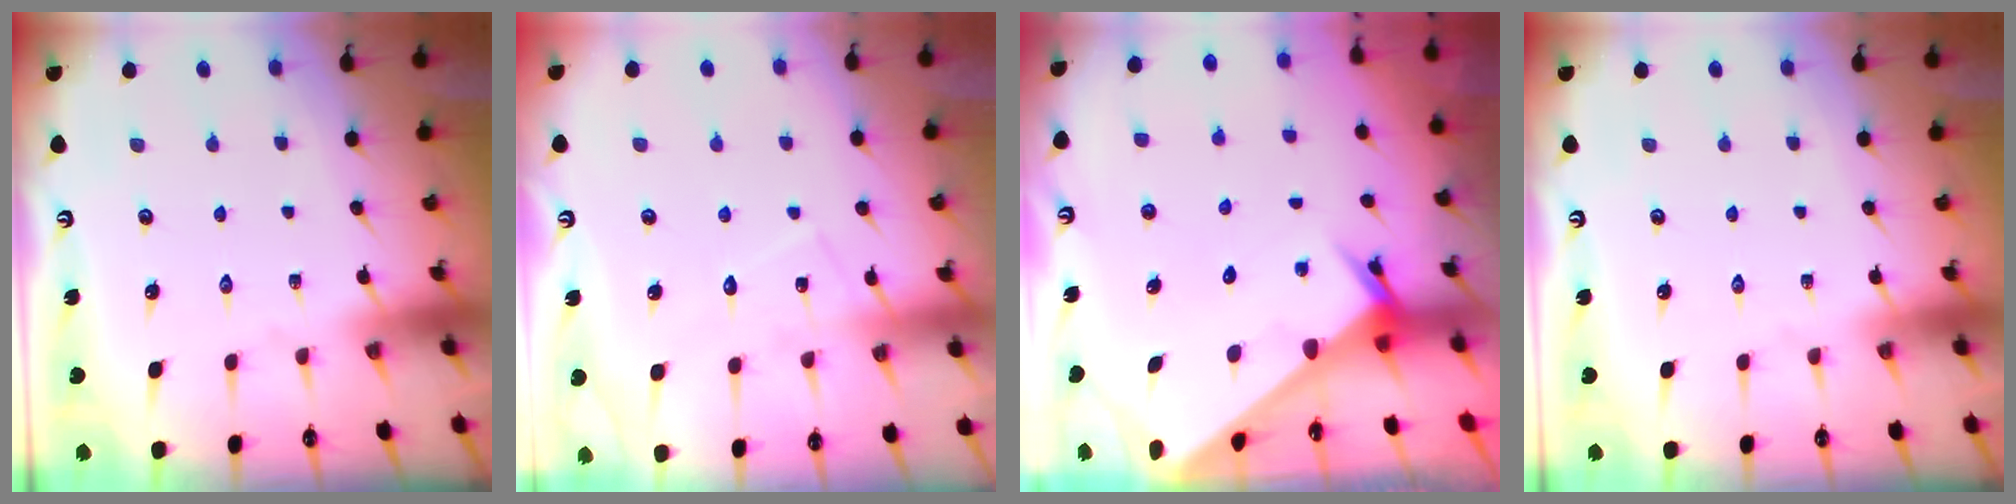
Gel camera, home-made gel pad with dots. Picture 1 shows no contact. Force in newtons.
{"total": 8.1, "press": 8.1, "slide": 0.5}
{"total": 3.8, "press": 3.8, "slide": 0.1}
{"total": 0.0}